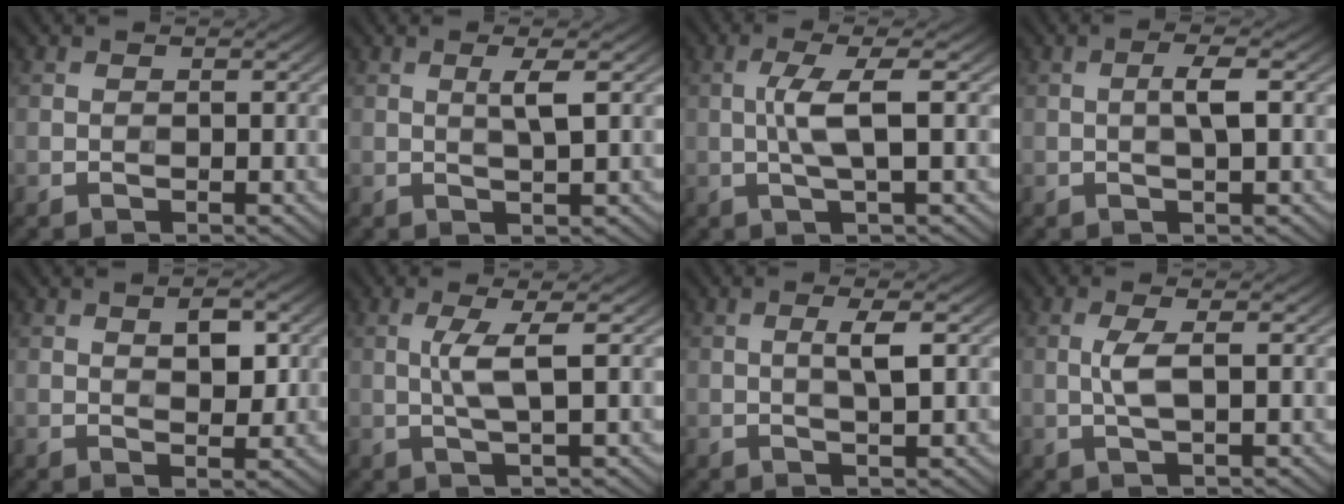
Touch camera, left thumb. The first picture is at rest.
{"total": 2.3, "force": [0.6, 0.1, 2.2], "torque": [-0.043, 0.003, 0.011]}
{"total": 4.6, "force": [0.2, 0.7, 4.5], "torque": [-0.092, 0.008, 0.000]}
{"total": 2.6, "force": [0.1, 0.3, 2.6], "torque": [-0.048, 0.006, -0.001]}
{"total": 3.9, "force": [1.2, 1.8, 3.3], "torque": [-0.058, -0.001, 0.022]}
{"total": 3.7, "force": [0.5, 0.4, 3.7], "torque": [-0.076, 0.007, 0.010]}
{"total": 2.7, "force": [0.4, 0.3, 2.6], "torque": [-0.050, 0.005, 0.005]}
{"total": 2.9, "force": [0.2, 0.5, 2.8], "torque": [-0.066, 0.004, 0.002]}